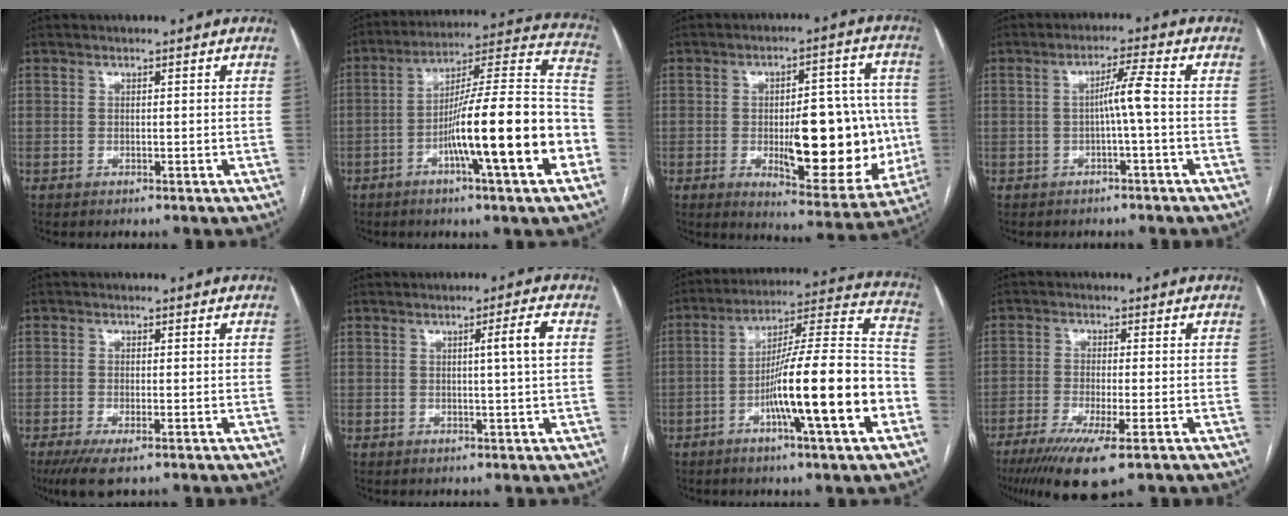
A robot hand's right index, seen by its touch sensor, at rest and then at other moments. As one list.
[{"total": 20.6, "force": [-6.8, 0.9, 19.4], "torque": [-0.264, 0.012, -0.106]}, {"total": 18.3, "force": [-2.5, 6.4, 16.9], "torque": [-0.214, 0.010, -0.018]}, {"total": 4.0, "force": [-0.6, -0.6, 3.9], "torque": [-0.066, 0.010, -0.008]}, {"total": 4.0, "force": [-2.3, 1.0, 3.2], "torque": [-0.051, -0.010, -0.031]}, {"total": 3.2, "force": [0.5, -0.8, 3.1], "torque": [-0.048, 0.000, 0.008]}, {"total": 18.9, "force": [-6.5, 0.4, 17.8], "torque": [-0.269, 0.007, -0.105]}, {"total": 10.1, "force": [-6.3, 1.1, 7.8], "torque": [-0.130, -0.026, -0.099]}]